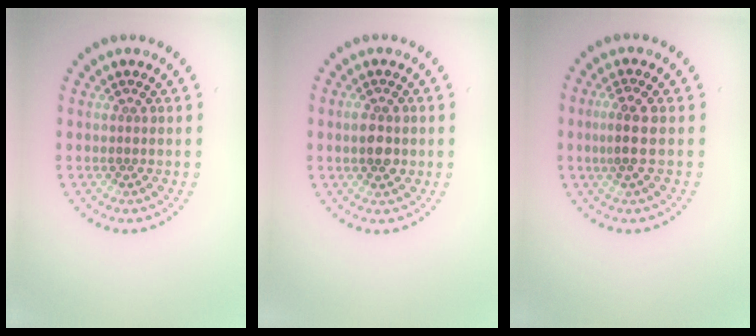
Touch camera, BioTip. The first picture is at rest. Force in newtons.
{"total": 2.6, "press": 2.6, "slide": 0.2}
{"total": 2.5, "press": 2.2, "slide": 1.1}